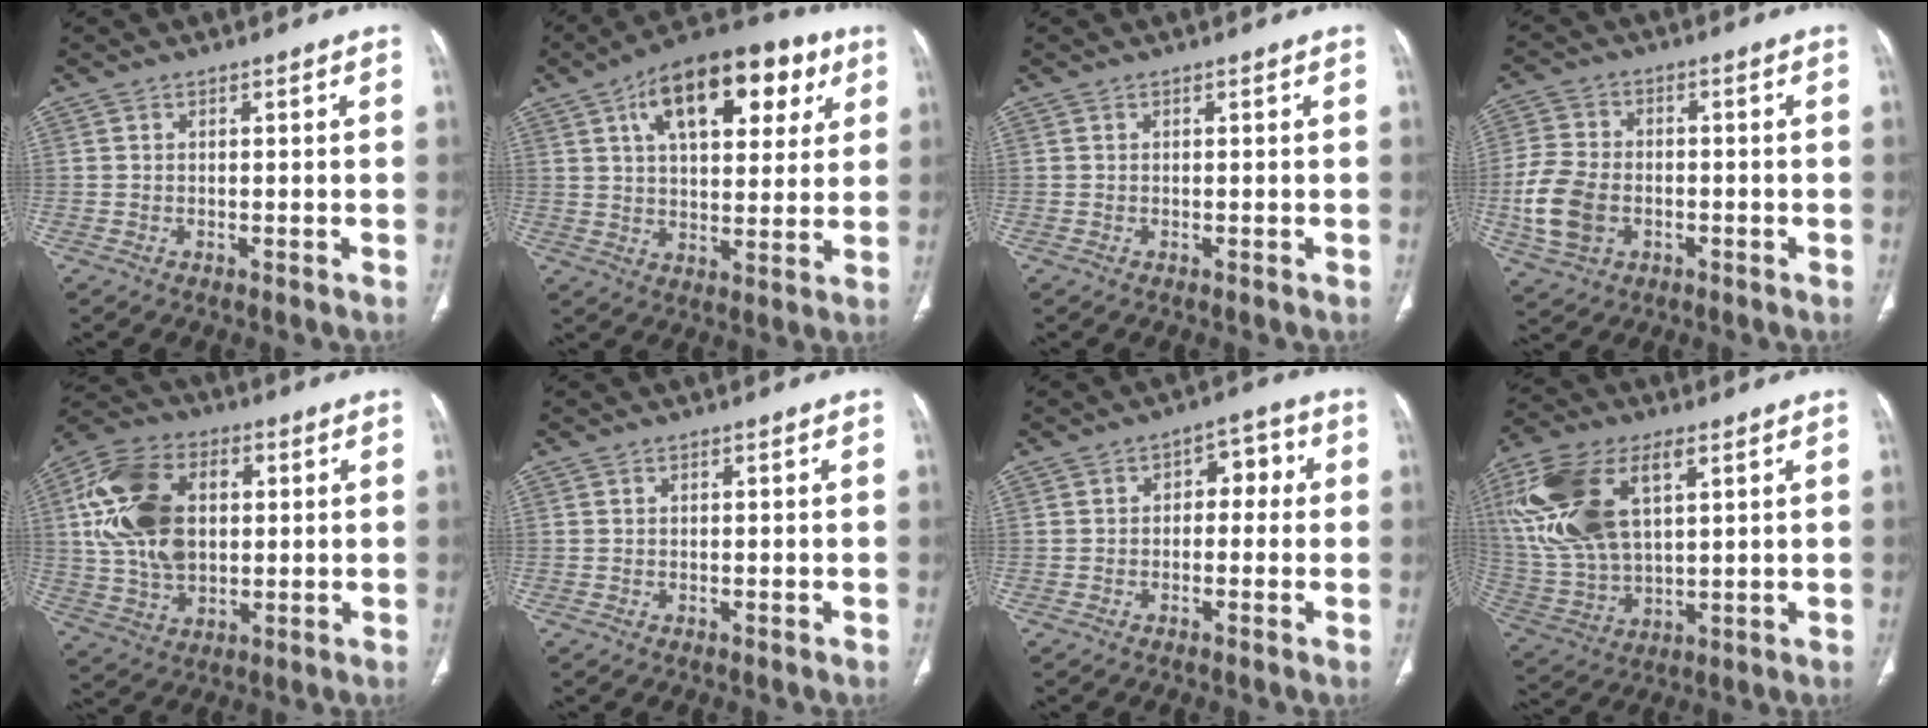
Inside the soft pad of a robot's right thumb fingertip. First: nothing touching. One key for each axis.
{"total": 21.4, "fx": 9.0, "fy": 10.7, "fz": 16.2, "tx": -0.208, "ty": 0.002, "tz": 0.138}
{"total": 0.0}
{"total": 10.8, "fx": -2.5, "fy": 7.8, "fz": 7.1, "tx": -0.148, "ty": 0.009, "tz": -0.047}
{"total": 18.5, "fx": 3.1, "fy": 12.1, "fz": 13.6, "tx": -0.252, "ty": 0.011, "tz": 0.057}
{"total": 0.0}
{"total": 5.4, "fx": 0.4, "fy": 3.5, "fz": 4.0, "tx": -0.024, "ty": 0.023, "tz": -0.004}
{"total": 21.0, "fx": 7.1, "fy": 11.1, "fz": 16.4, "tx": -0.346, "ty": -0.009, "tz": 0.139}